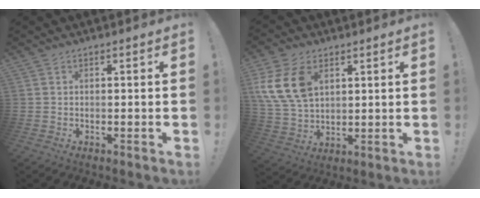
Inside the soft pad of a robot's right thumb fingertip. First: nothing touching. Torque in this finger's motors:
{"motor_torque": [0.66, 1.42, 0.64, -0.23, 0.54]}